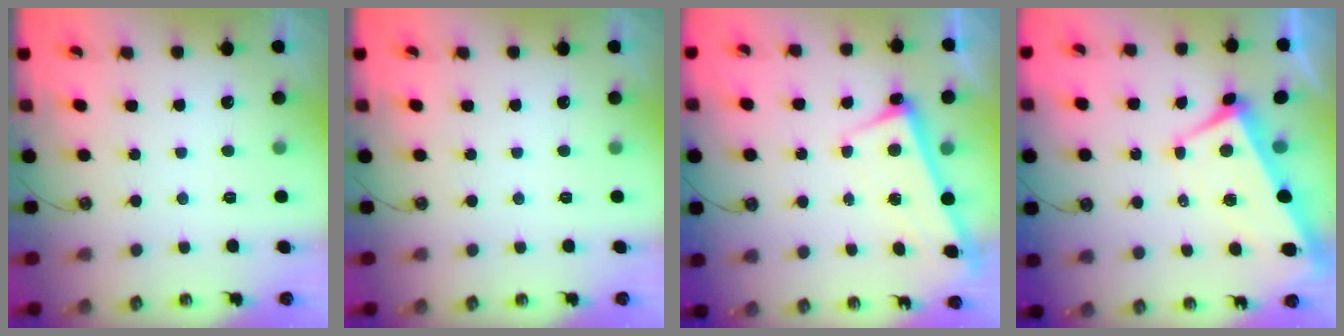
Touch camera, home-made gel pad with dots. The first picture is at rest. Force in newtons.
{"total": 0.0}
{"total": 2.7, "press": 2.6, "slide": 0.4}
{"total": 1.4, "press": 0.9, "slide": 1.0}